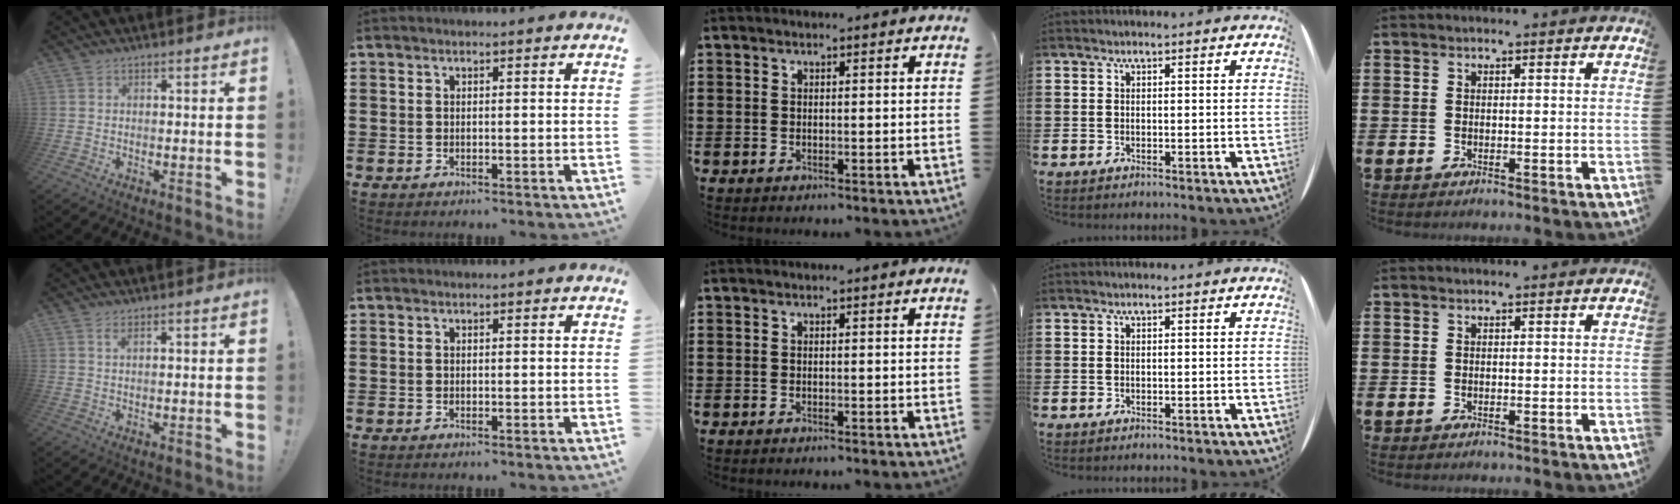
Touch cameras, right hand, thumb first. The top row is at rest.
{"thumb": {"total": 1.3, "force": [0.7, 0.2, 1.2], "torque": [-0.024, 0.002, 0.011]}}